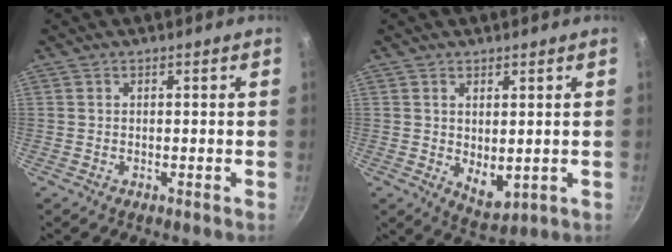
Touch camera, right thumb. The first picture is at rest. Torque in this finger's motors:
{"motor_torque": [-0.54, 0.39, 0.76, 0.14, 0.04]}